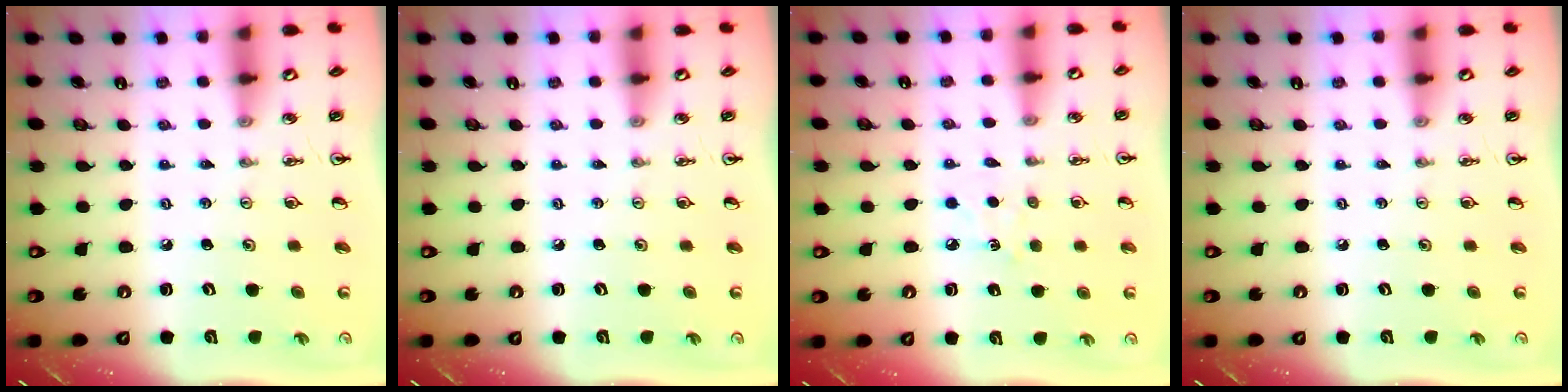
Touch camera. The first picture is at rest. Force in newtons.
{"total": 0.0}
{"total": 4.8, "press": 4.7, "slide": 0.7}
{"total": 0.0}